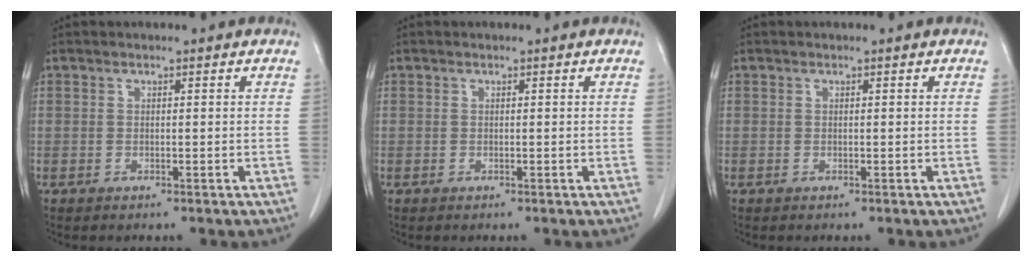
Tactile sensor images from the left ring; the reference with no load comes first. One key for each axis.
{"total": 0.0}
{"total": 0.0}